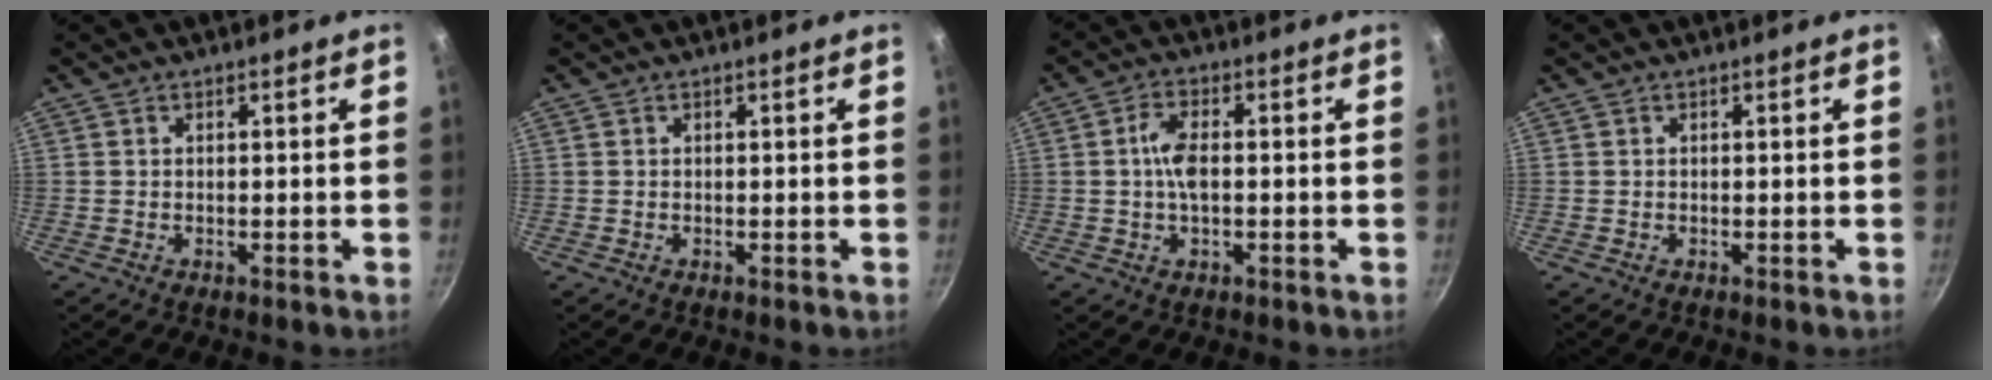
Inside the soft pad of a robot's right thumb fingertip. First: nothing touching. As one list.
[{"total": 0.0}, {"total": 5.3, "force": [-0.2, 2.5, 4.6], "torque": [-0.088, 0.012, -0.010]}, {"total": 0.0}]